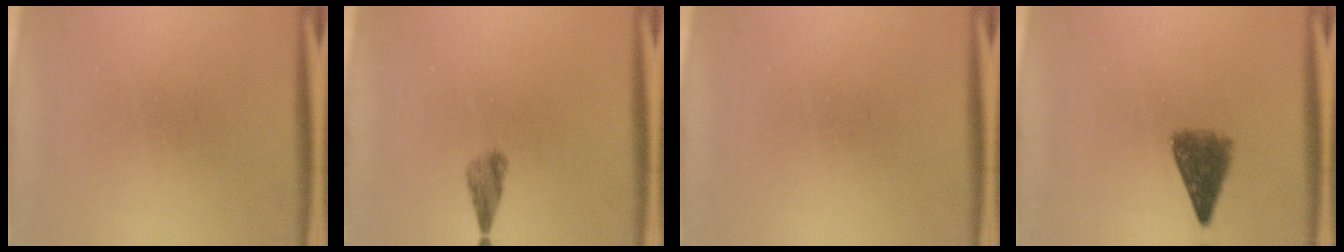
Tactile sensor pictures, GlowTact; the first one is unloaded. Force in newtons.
{"total": 2.2}
{"total": 0.0}
{"total": 5.1}